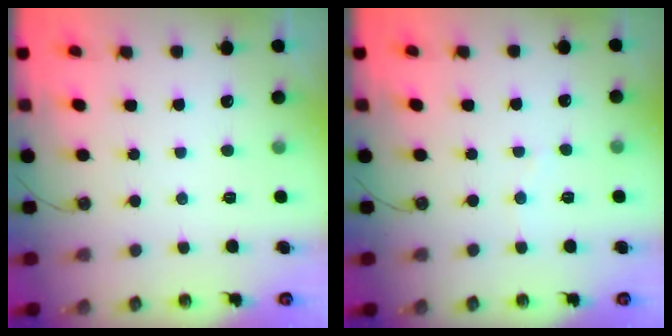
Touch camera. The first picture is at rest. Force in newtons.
{"total": 3.4, "press": 3.4, "slide": 0.3}